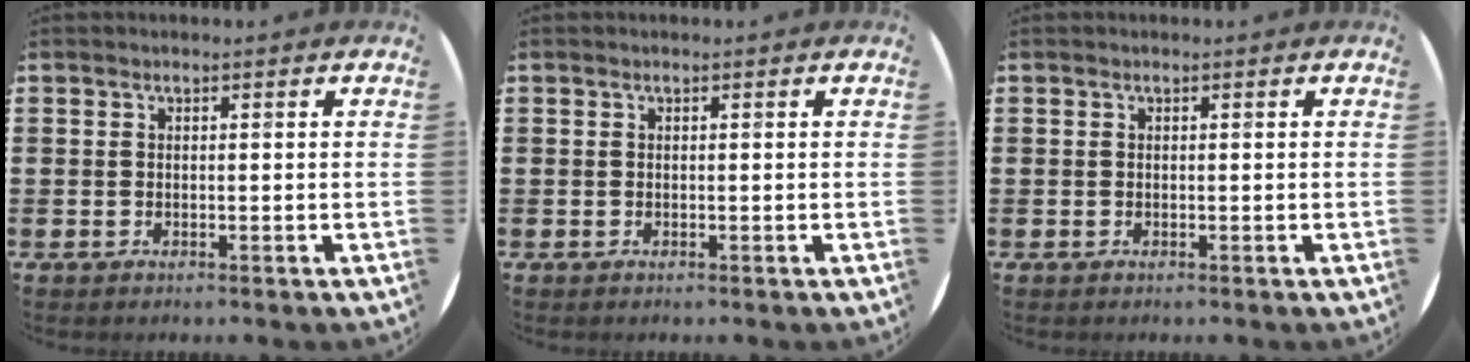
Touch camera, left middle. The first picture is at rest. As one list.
[{"total": 0.0}, {"total": 0.0}]